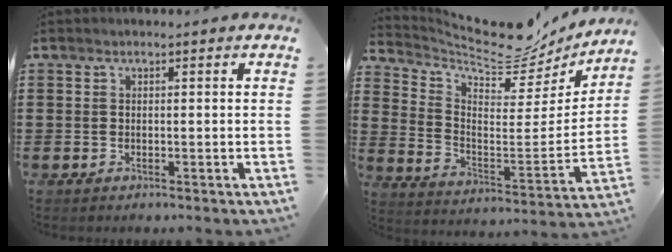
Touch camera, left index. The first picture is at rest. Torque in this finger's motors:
{"motor_torque": [1.35, -0.79, 0.36, 0.07]}